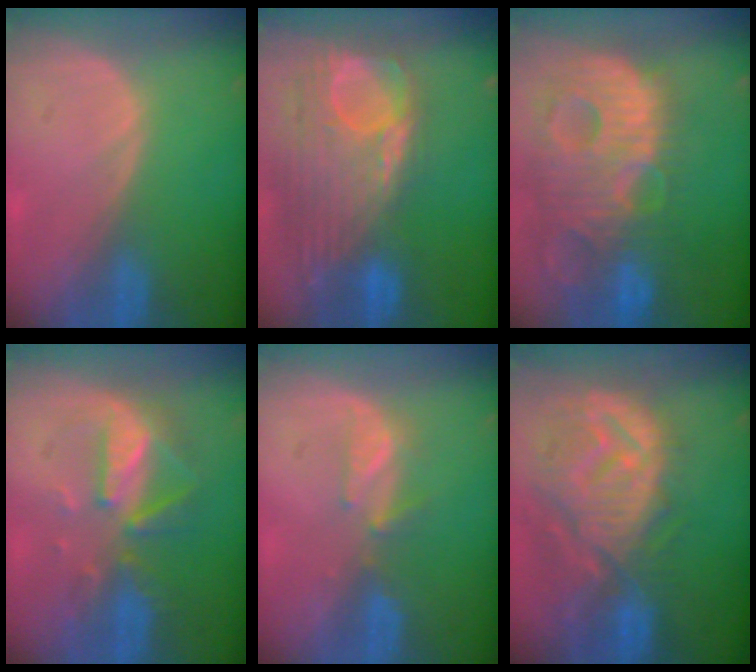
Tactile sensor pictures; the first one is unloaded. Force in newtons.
{"total": 12.7, "press": 10.6, "slide": 6.9}
{"total": 14.0, "press": 12.1, "slide": 7.2}
{"total": 8.0, "press": 7.4, "slide": 3.0}
{"total": 3.0, "press": 2.9, "slide": 0.8}
{"total": 12.7, "press": 11.3, "slide": 5.9}